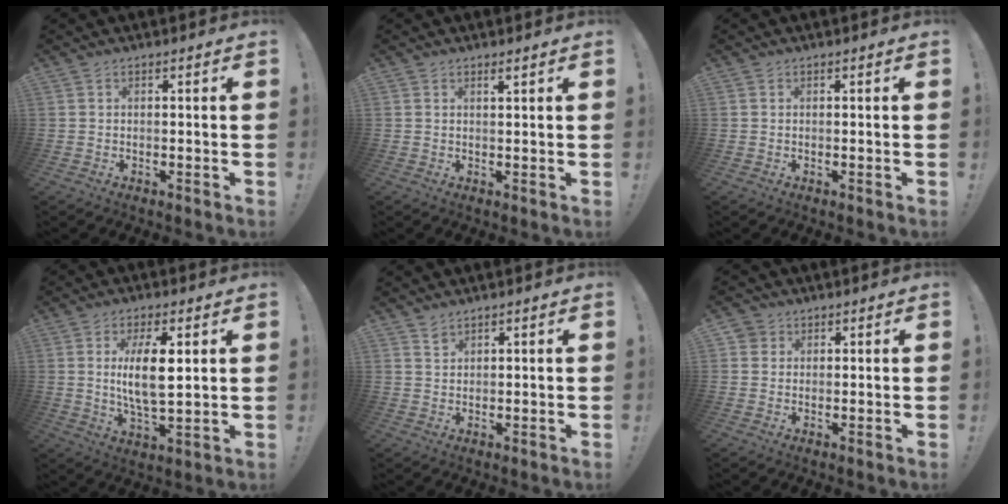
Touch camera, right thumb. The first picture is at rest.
{"total": 1.2, "force": [0.9, 0.0, 0.8], "torque": [-0.015, -0.001, 0.016]}
{"total": 0.0}
{"total": 11.1, "force": [2.4, 3.8, 10.1], "torque": [-0.193, -0.014, 0.034]}
{"total": 2.3, "force": [2.0, 1.0, 0.6], "torque": [-0.004, -0.015, 0.036]}
{"total": 2.8, "force": [1.6, 2.2, 0.4], "torque": [-0.007, -0.005, 0.030]}